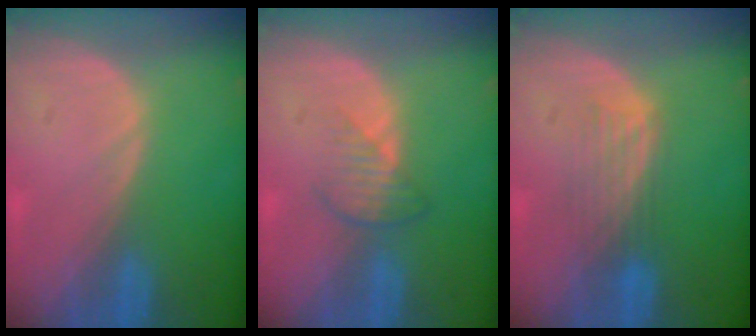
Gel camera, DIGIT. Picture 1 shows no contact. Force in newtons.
{"total": 3.5, "press": 3.1, "slide": 1.6}
{"total": 4.6, "press": 3.9, "slide": 2.4}